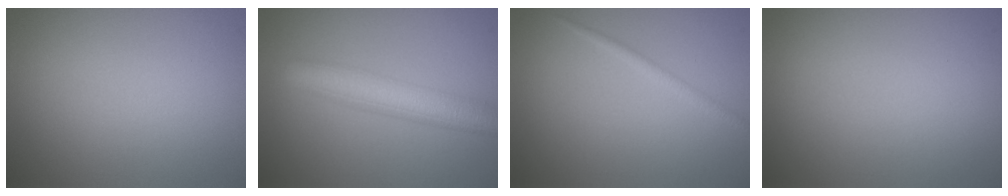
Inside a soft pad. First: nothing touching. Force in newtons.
{"total": 5.8, "press": 5.8, "slide": 0.2}
{"total": 1.1, "press": 1.1, "slide": 0.1}
{"total": 0.0}